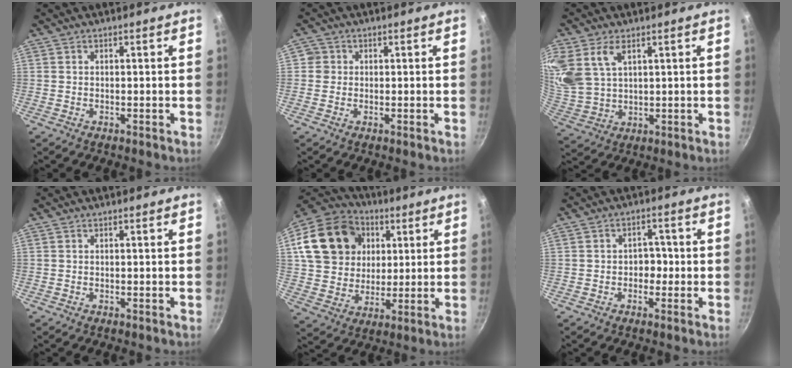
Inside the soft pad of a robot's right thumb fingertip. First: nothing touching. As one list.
[{"total": 2.1, "force": [0.1, 2.0, 0.4], "torque": [0.009, 0.006, -0.004]}, {"total": 12.0, "force": [5.8, 7.6, 7.4], "torque": [-0.161, -0.011, 0.128]}, {"total": 0.0}, {"total": 21.5, "force": [6.2, 17.4, 10.9], "torque": [-0.193, 0.017, 0.111]}, {"total": 3.3, "force": [-0.6, 2.7, 1.9], "torque": [0.007, 0.014, -0.013]}]